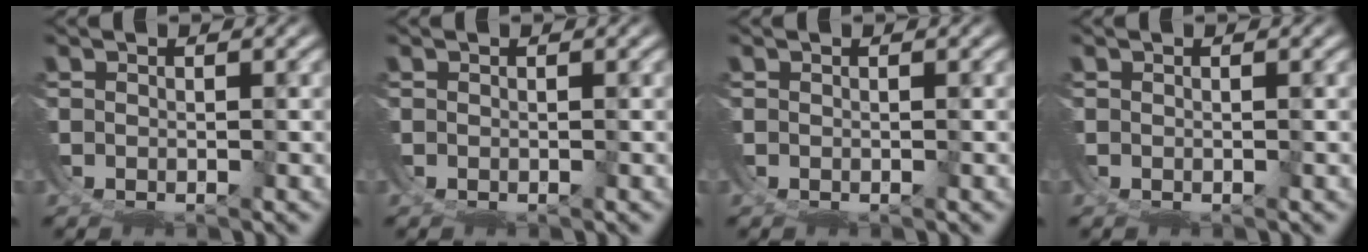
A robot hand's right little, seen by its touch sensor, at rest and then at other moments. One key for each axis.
{"total": 0.0}
{"total": 0.0}
{"total": 0.0}